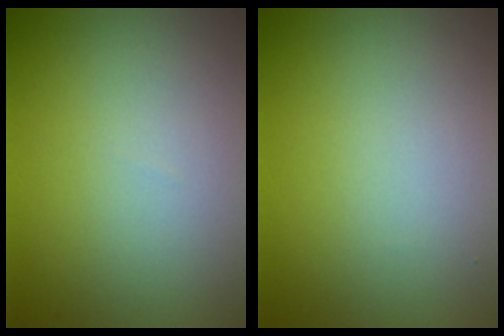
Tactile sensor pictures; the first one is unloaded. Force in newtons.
{"total": 0.0}